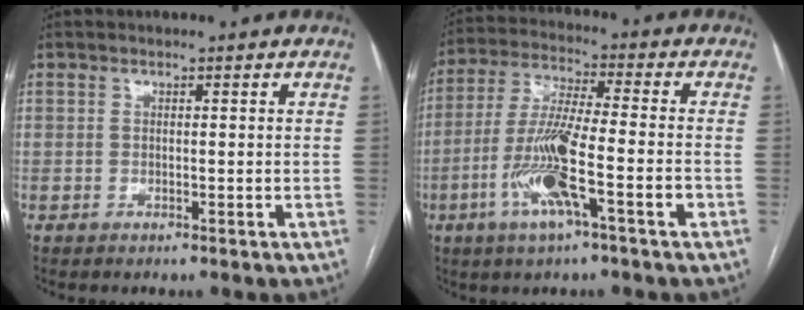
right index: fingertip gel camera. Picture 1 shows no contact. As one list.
[{"total": 12.4, "force": [-4.7, 0.7, 11.5], "torque": [-0.228, -0.005, -0.089]}]